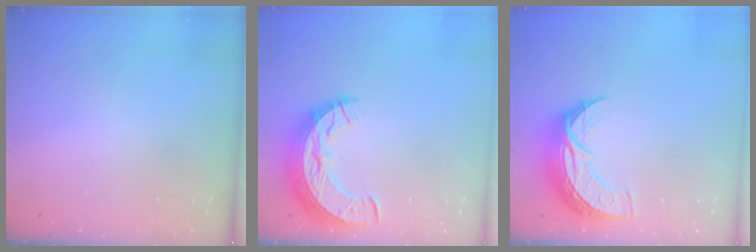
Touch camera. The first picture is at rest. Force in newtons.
{"total": 11.3, "press": 11.2, "slide": 0.9}
{"total": 10.9, "press": 10.9, "slide": 0.7}